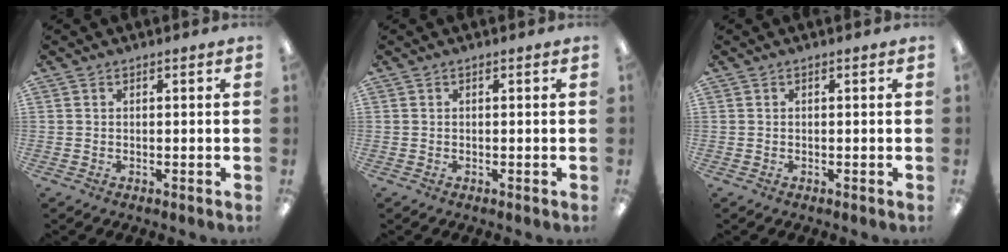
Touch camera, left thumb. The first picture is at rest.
{"total": 0.0}
{"total": 0.0}